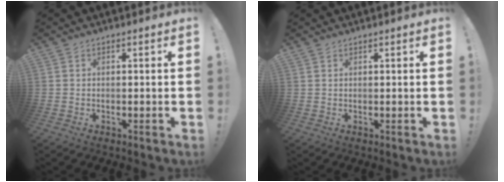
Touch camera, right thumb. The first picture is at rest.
{"total": 0.6, "force": [0.6, 0.0, 0.1], "torque": [0.003, -0.002, 0.010]}